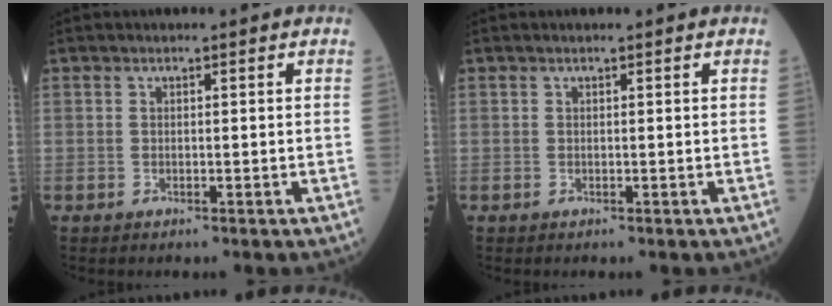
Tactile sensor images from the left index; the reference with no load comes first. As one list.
[{"total": 0.5, "force": [0.5, -0.1, 0.3], "torque": [-0.005, 0.002, 0.009]}]